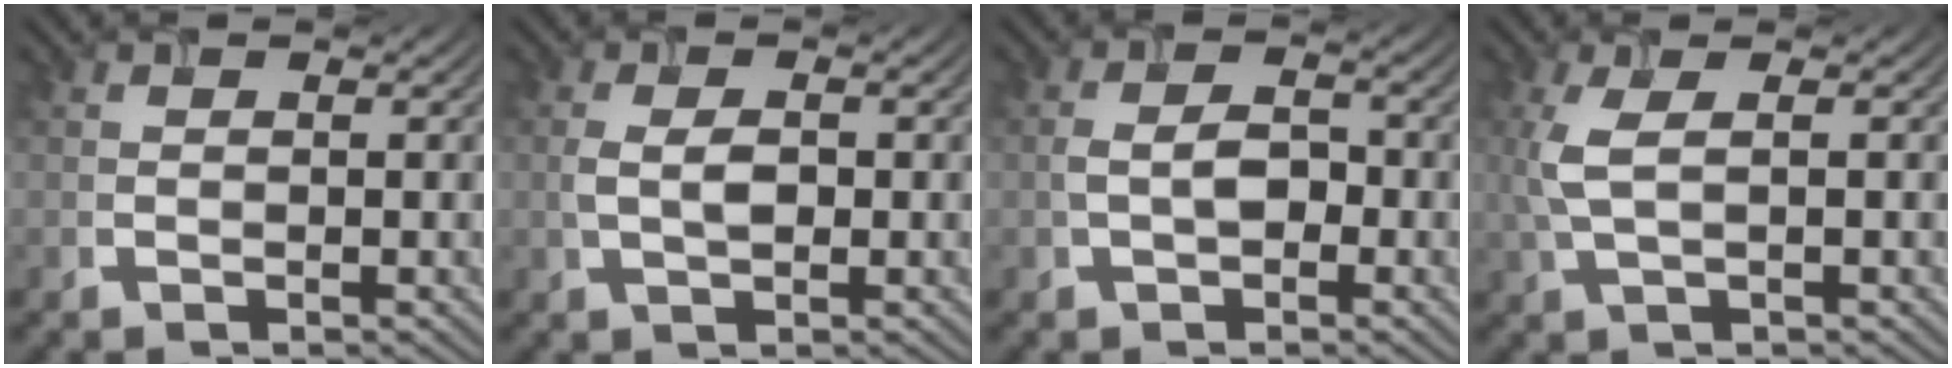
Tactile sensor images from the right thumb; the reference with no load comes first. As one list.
[{"total": 2.7, "force": [0.1, 1.4, 2.3], "torque": [-0.054, 0.000, 0.002]}, {"total": 2.9, "force": [-0.6, 1.8, 2.2], "torque": [-0.048, 0.001, -0.013]}, {"total": 4.0, "force": [0.6, 1.2, 3.7], "torque": [-0.096, 0.006, 0.012]}]